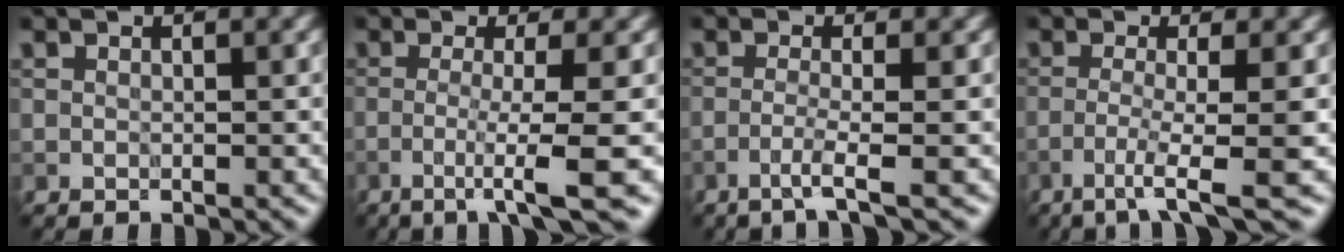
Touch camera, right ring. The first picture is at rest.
{"total": 5.4, "force": [-2.1, 0.4, 5.0], "torque": [-0.076, -0.001, -0.046]}
{"total": 2.4, "force": [-1.2, 0.1, 2.1], "torque": [-0.034, 0.003, -0.039]}
{"total": 4.3, "force": [-1.9, 0.4, 3.8], "torque": [-0.064, 0.000, -0.045]}